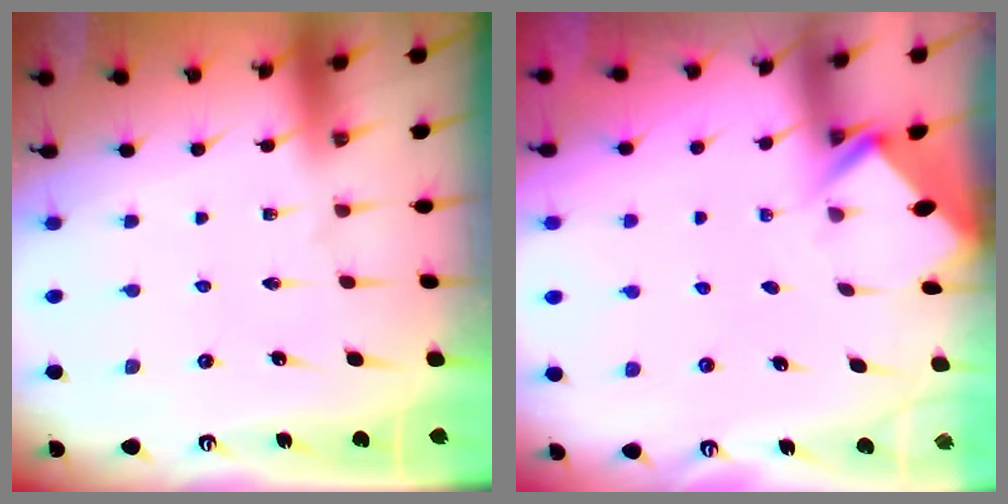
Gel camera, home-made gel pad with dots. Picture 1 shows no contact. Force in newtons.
{"total": 2.8, "press": 2.8, "slide": 0.2}